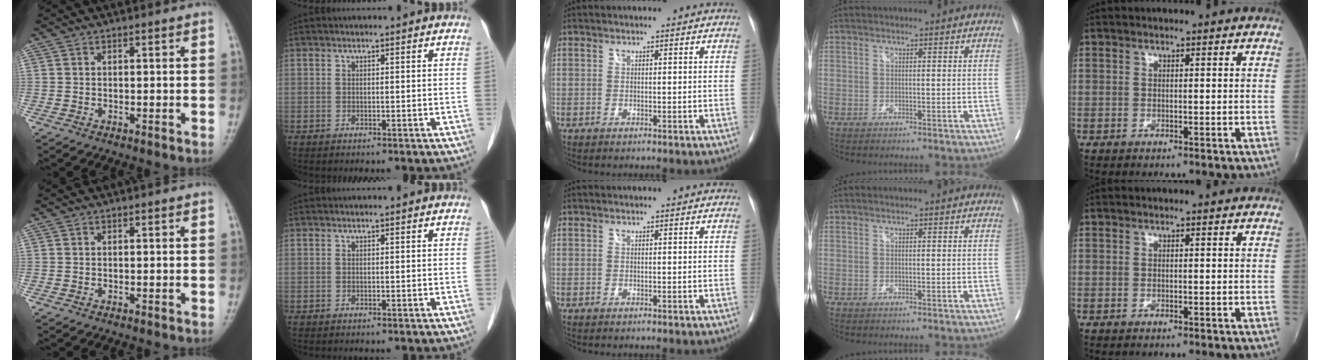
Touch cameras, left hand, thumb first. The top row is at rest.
{}